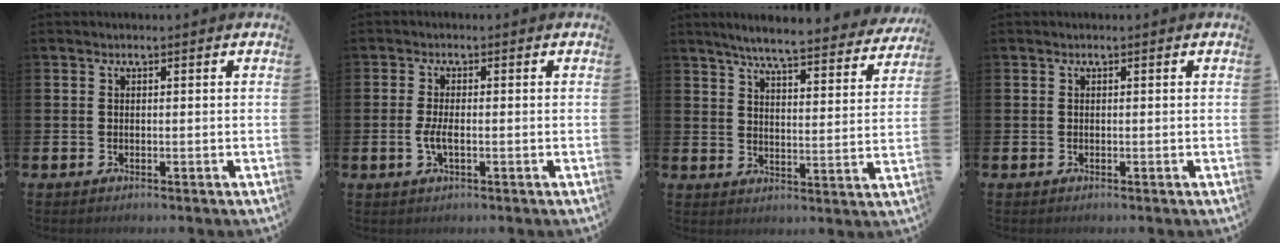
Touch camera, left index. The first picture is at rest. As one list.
[{"total": 2.4, "force": [-0.5, 0.8, 2.2], "torque": [-0.054, 0.001, -0.010]}, {"total": 6.3, "force": [5.9, 0.2, 2.1], "torque": [-0.060, -0.040, 0.099]}, {"total": 0.0}]